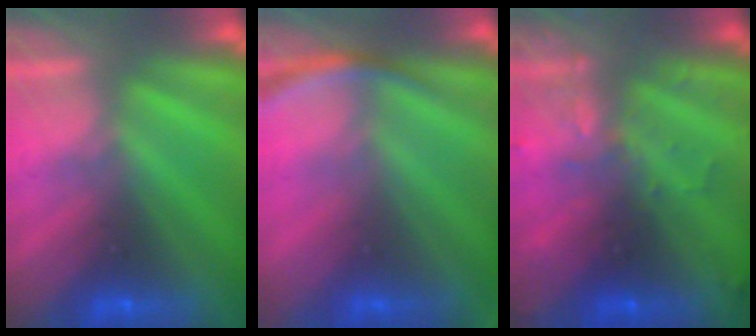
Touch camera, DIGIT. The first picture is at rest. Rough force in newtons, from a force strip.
{"total": 2.6}
{"total": 3.0}